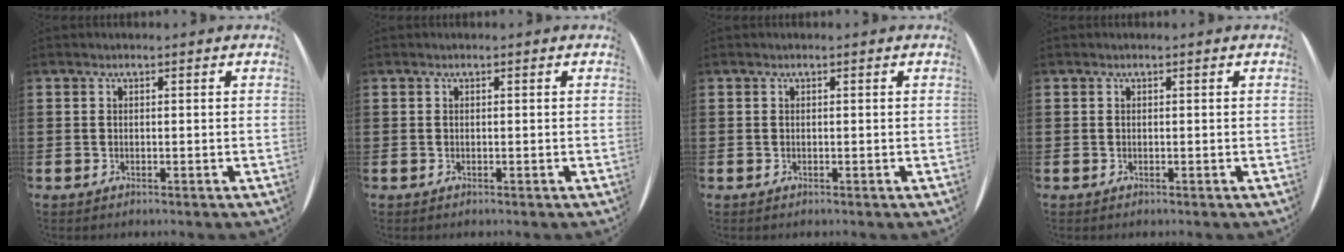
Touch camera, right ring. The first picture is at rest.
{"total": 0.0}
{"total": 0.0}
{"total": 0.0}